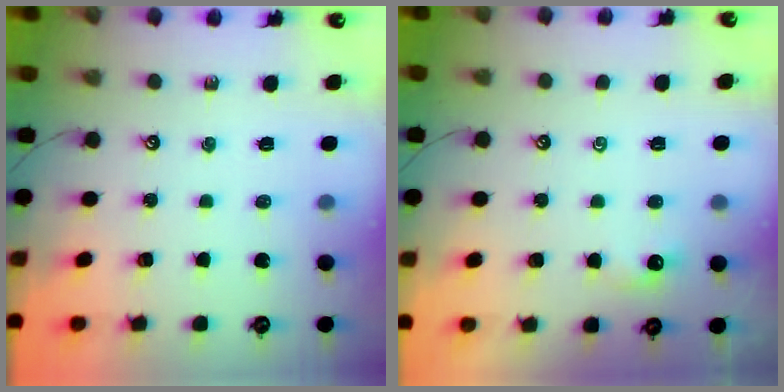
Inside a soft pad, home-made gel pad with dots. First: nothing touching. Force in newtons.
{"total": 0.7, "press": 0.6, "slide": 0.3}